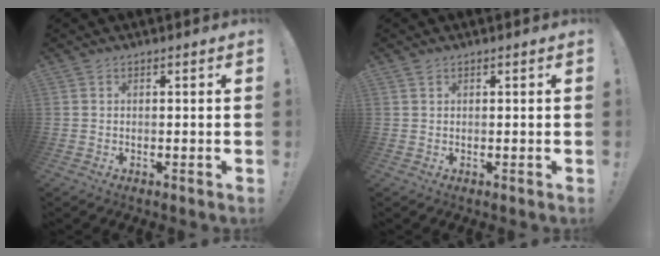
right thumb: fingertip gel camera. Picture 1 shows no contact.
{"total": 0.7, "force": [0.6, 0.4, 0.2], "torque": [-0.010, 0.002, 0.012]}